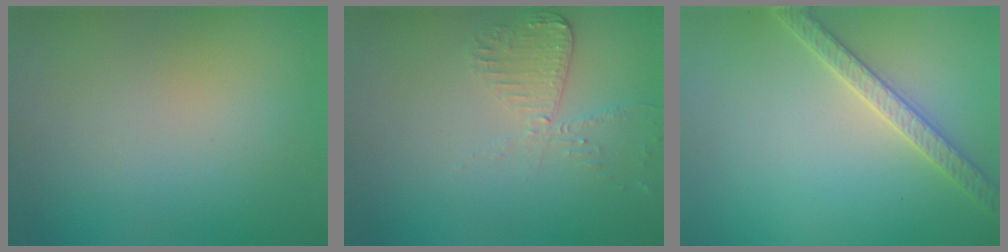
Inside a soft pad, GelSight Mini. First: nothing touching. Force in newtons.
{"total": 2.0, "press": 1.9, "slide": 0.6}
{"total": 2.8, "press": 2.8, "slide": 0.6}